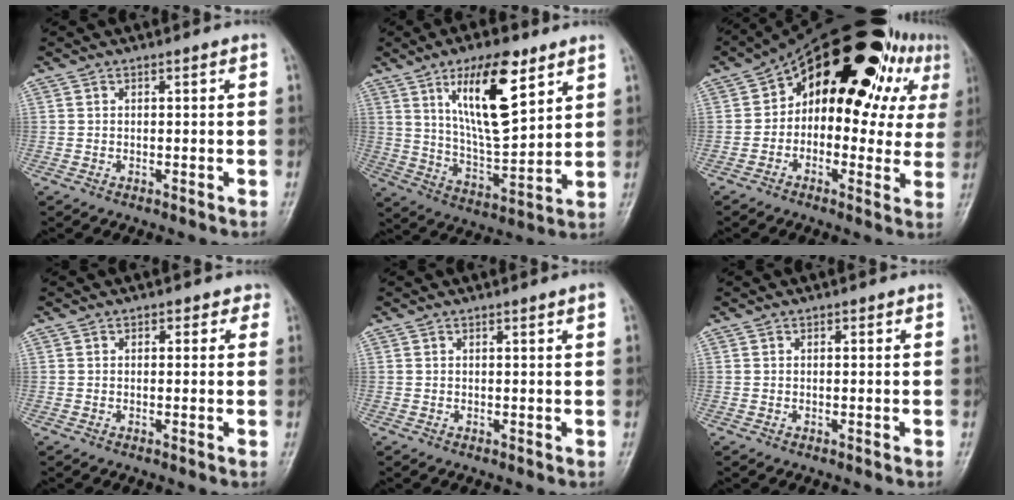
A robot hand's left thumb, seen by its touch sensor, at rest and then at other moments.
{"total": 16.2, "force": [8.0, 5.4, 13.0], "torque": [-0.196, -0.046, 0.144]}
{"total": 24.0, "force": [7.1, 13.7, 18.3], "torque": [-0.203, 0.044, 0.095]}
{"total": 1.8, "force": [0.9, 1.4, 0.7], "torque": [0.019, 0.001, 0.002]}
{"total": 1.1, "force": [0.7, -0.1, 0.9], "torque": [-0.013, -0.001, 0.008]}
{"total": 0.0}